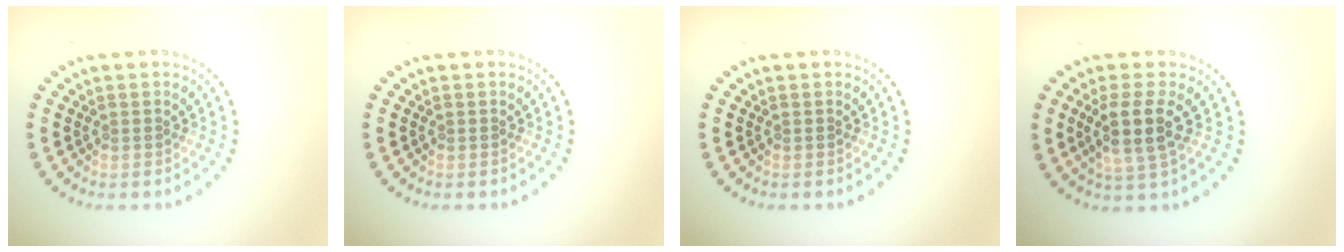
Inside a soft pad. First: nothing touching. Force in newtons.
{"total": 0.0}
{"total": 0.0}
{"total": 3.4, "press": 3.0, "slide": 1.7}